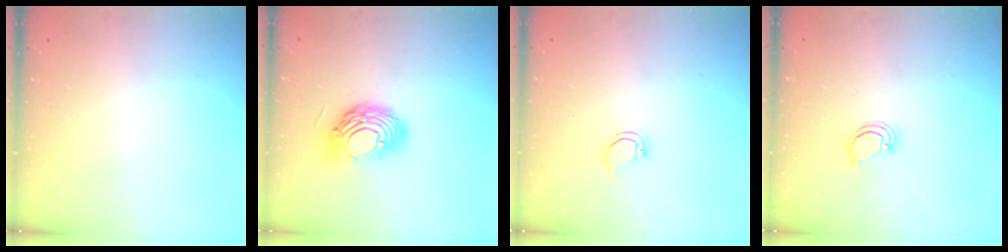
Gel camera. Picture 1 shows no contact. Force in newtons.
{"total": 13.0, "press": 12.9, "slide": 1.0}
{"total": 2.5, "press": 2.5, "slide": 0.1}
{"total": 2.0, "press": 2.0, "slide": 0.2}